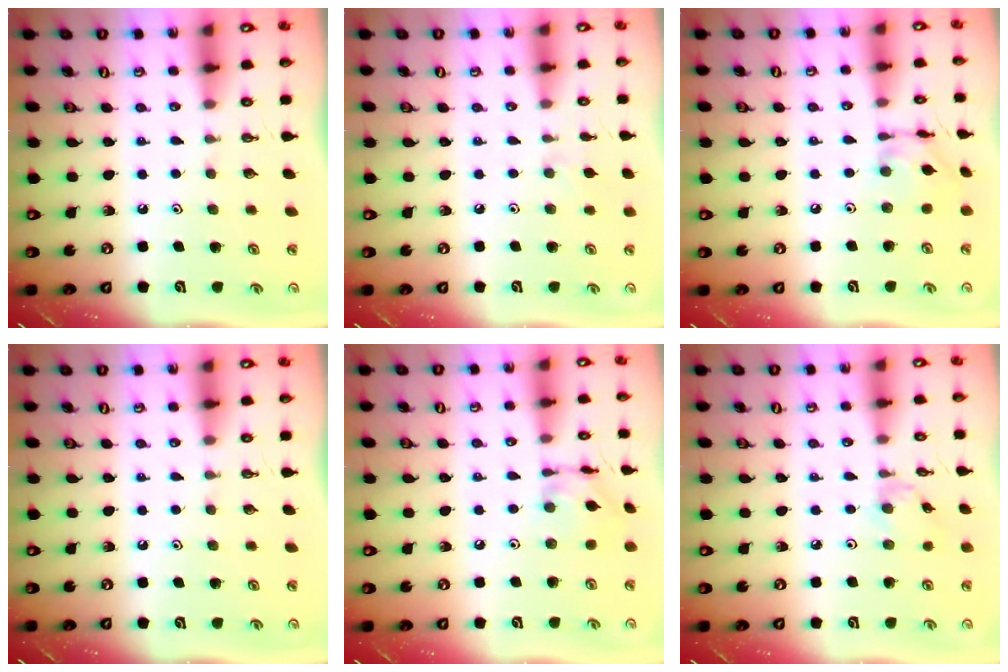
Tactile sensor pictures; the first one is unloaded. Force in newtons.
{"total": 6.1, "press": 6.0, "slide": 0.9}
{"total": 8.0, "press": 8.0, "slide": 0.3}
{"total": 0.0}
{"total": 8.0, "press": 8.0, "slide": 0.3}
{"total": 2.6, "press": 2.5, "slide": 0.5}